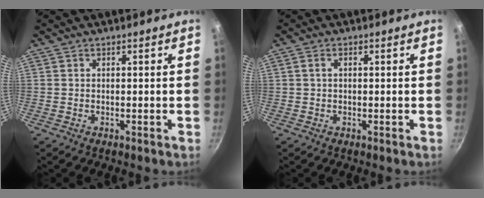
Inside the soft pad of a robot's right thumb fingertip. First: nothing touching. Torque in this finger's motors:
{"motor_torque": [-0.48, 0.46, -0.17, -0.24, 0.05]}